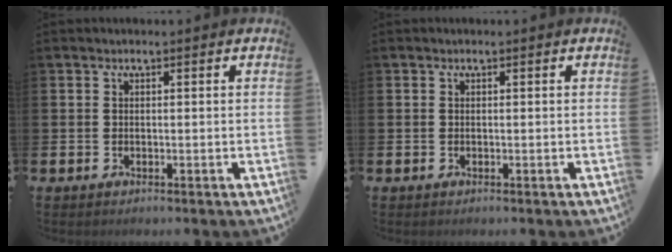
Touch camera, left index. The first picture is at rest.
{"total": 0.0}